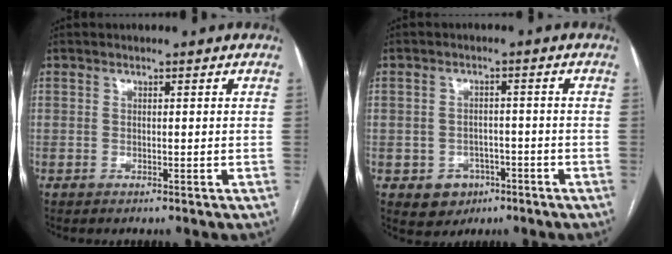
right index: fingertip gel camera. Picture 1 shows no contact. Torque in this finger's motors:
{"motor_torque": [0.05, -0.11, -0.33, -0.16]}